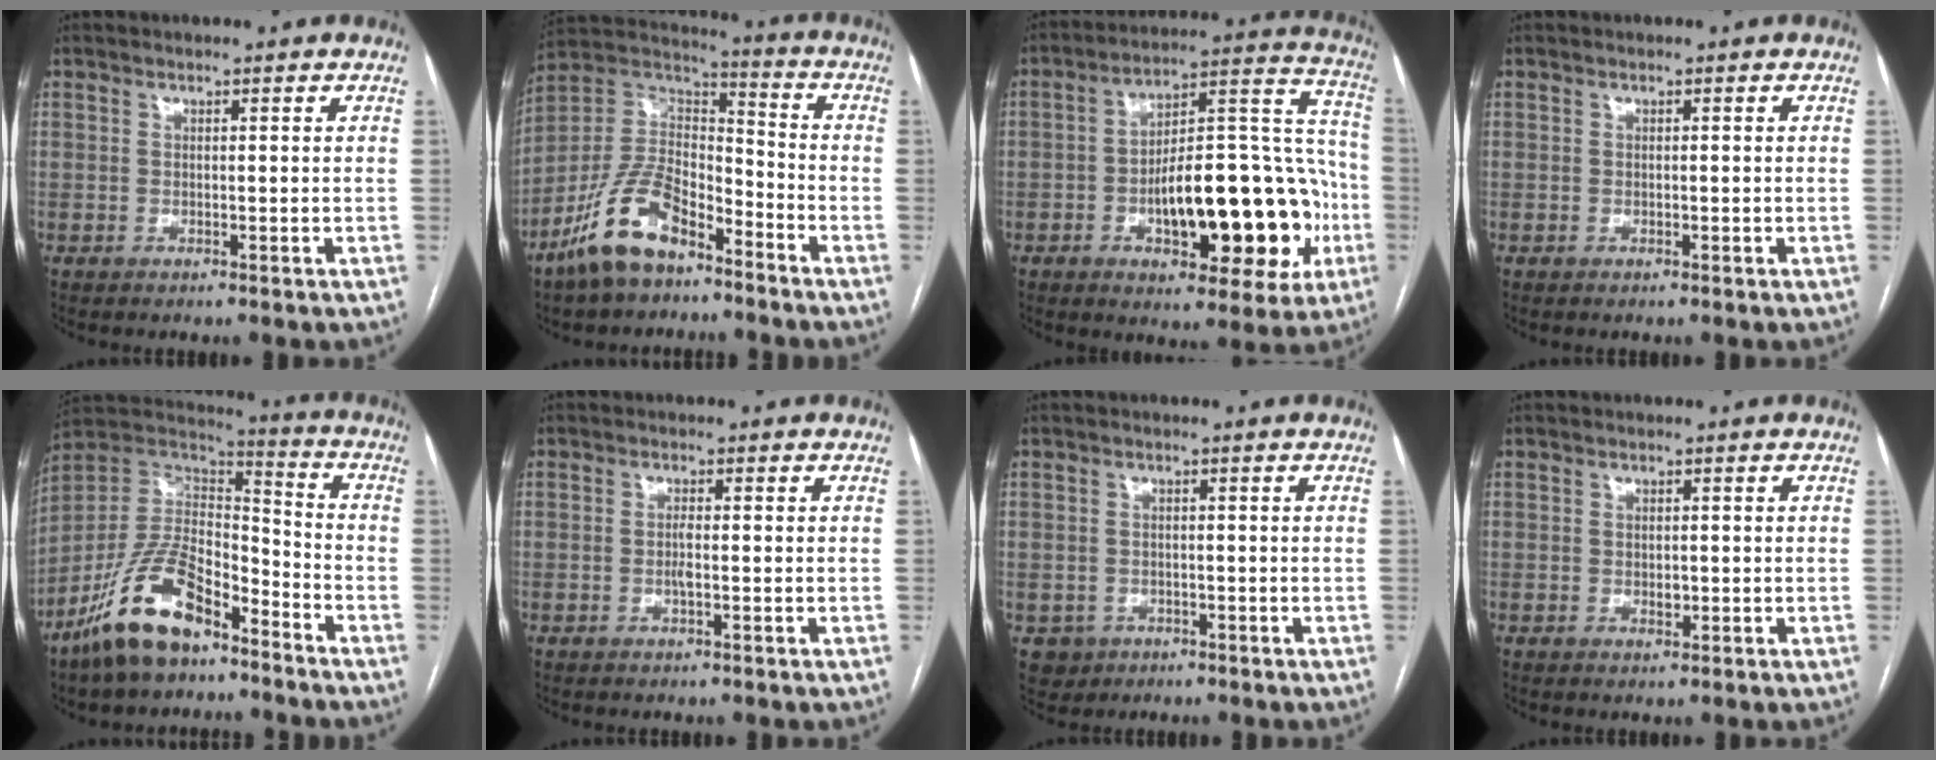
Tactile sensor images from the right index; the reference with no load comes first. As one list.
[{"total": 14.1, "force": [-9.5, 5.8, 8.8], "torque": [-0.182, 0.015, -0.181]}, {"total": 22.7, "force": [-6.0, 8.3, 20.2], "torque": [-0.246, 0.044, -0.073]}, {"total": 0.0}, {"total": 15.8, "force": [-10.6, 5.9, 10.1], "torque": [-0.203, 0.016, -0.197]}, {"total": 1.5, "force": [-0.4, 0.1, 1.4], "torque": [-0.029, -0.001, -0.007]}, {"total": 3.2, "force": [-1.3, 2.9, 0.2], "torque": [0.004, 0.009, -0.014]}, {"total": 1.1, "force": [-0.1, 0.8, 0.8], "torque": [-0.012, 0.000, 0.001]}]